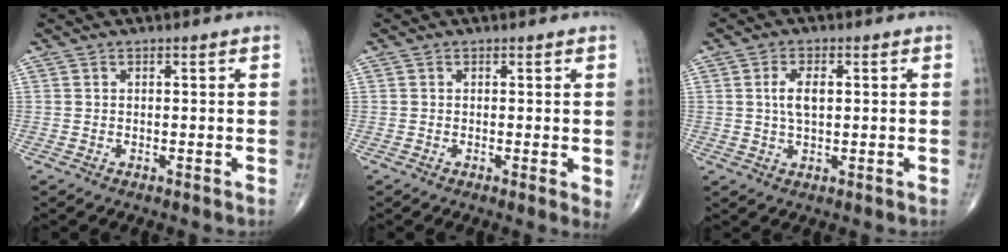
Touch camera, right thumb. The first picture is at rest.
{"total": 2.1, "force": [0.1, 0.5, 2.0], "torque": [-0.031, -0.008, -0.002]}
{"total": 4.5, "force": [0.8, 2.2, 3.8], "torque": [-0.075, 0.002, 0.016]}